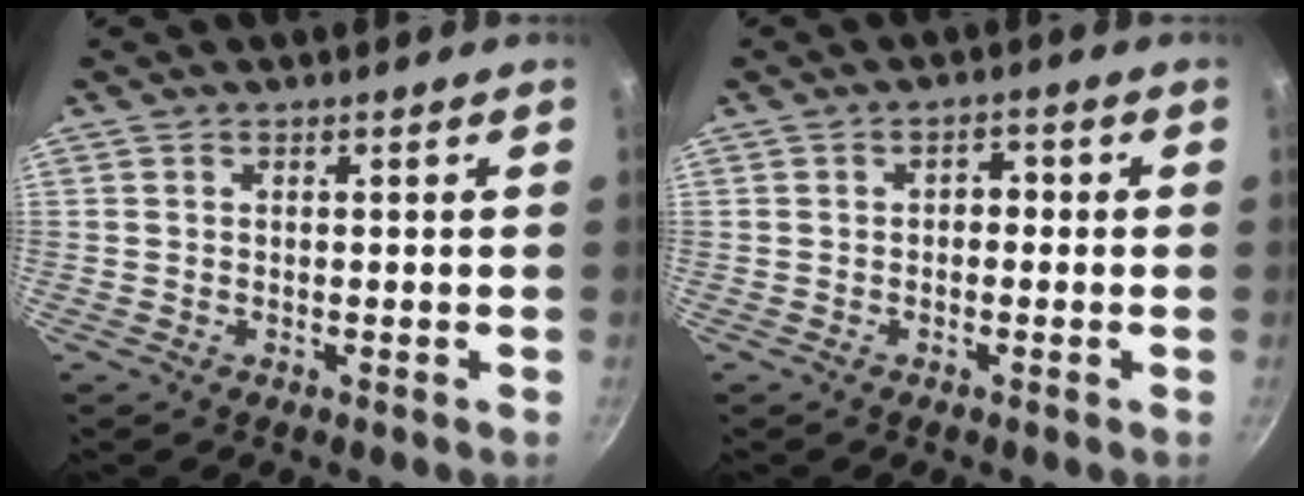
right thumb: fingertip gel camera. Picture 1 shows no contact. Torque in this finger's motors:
{"motor_torque": [-0.23, -0.48, 0.20, -0.19, 0.02]}